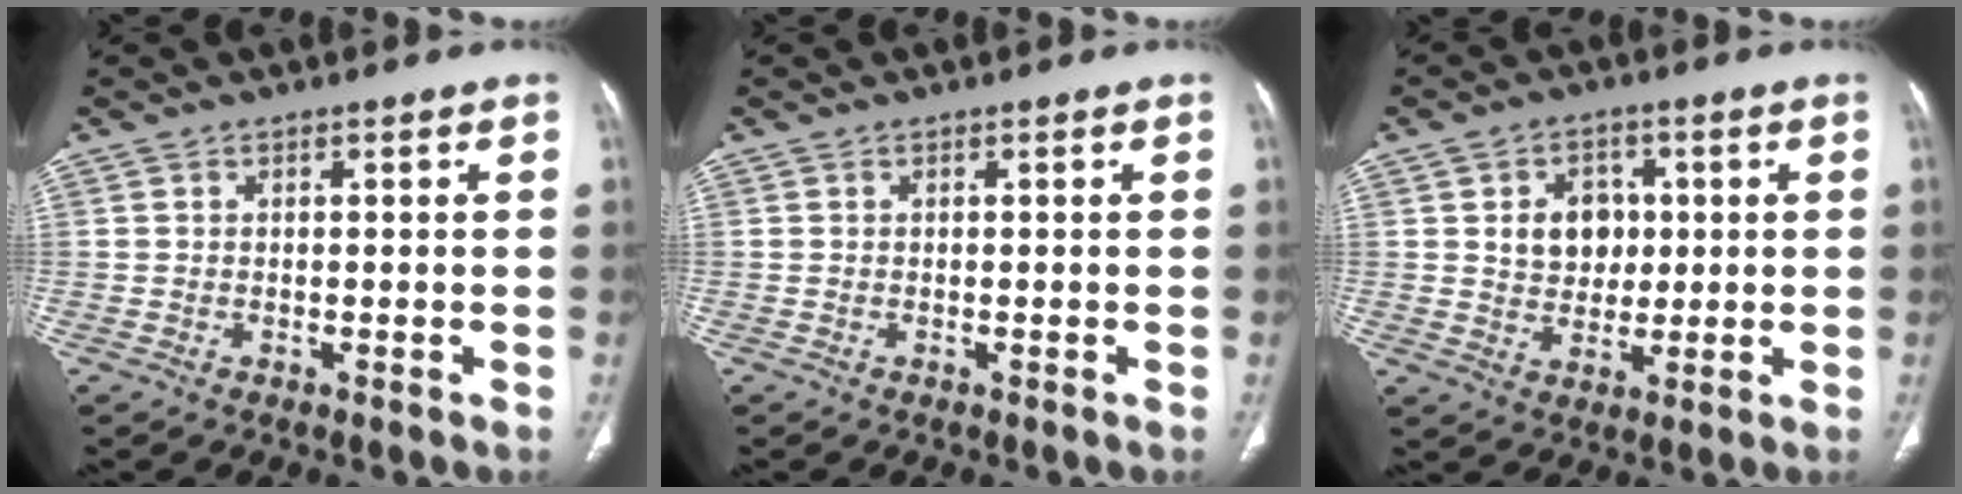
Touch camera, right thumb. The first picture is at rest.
{"total": 0.0}
{"total": 7.8, "force": [1.5, 6.3, 4.3], "torque": [-0.030, -0.004, 0.028]}